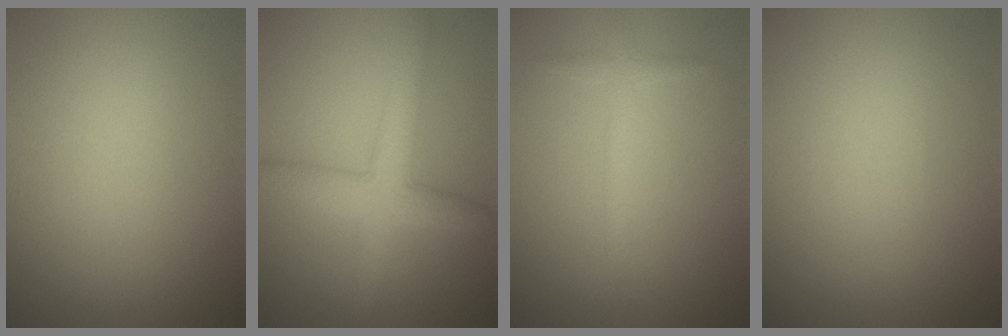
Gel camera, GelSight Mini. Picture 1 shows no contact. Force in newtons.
{"total": 4.5, "press": 4.5, "slide": 0.1}
{"total": 1.7, "press": 1.7, "slide": 0.1}
{"total": 0.0}